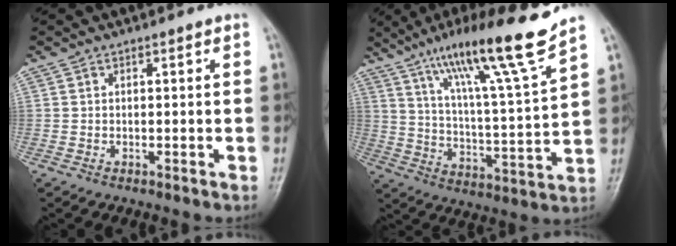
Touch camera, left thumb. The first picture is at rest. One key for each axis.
{"total": 18.2, "fx": 13.0, "fy": 0.5, "fz": 12.8, "tx": -0.195, "ty": -0.065, "tz": 0.218}